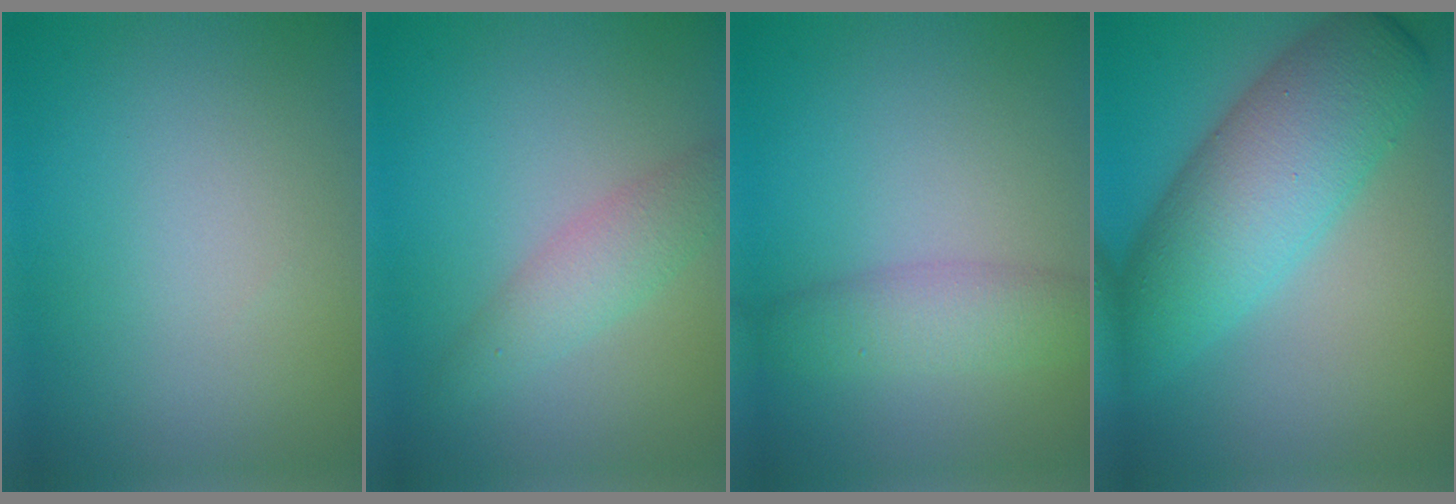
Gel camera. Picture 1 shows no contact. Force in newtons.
{"total": 2.8, "press": 2.8, "slide": 0.1}
{"total": 3.4, "press": 3.4, "slide": 0.1}
{"total": 8.4, "press": 8.4, "slide": 0.1}